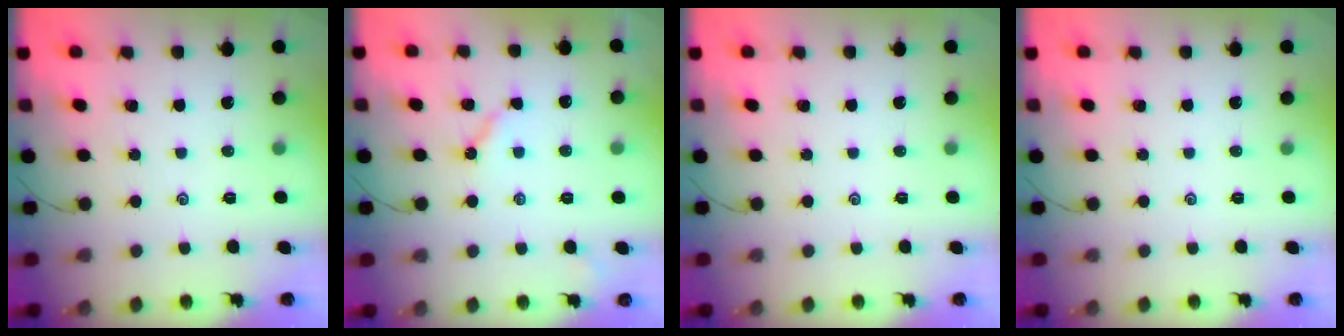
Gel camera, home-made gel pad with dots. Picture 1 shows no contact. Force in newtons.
{"total": 5.3, "press": 5.2, "slide": 0.7}
{"total": 0.0}
{"total": 0.0}